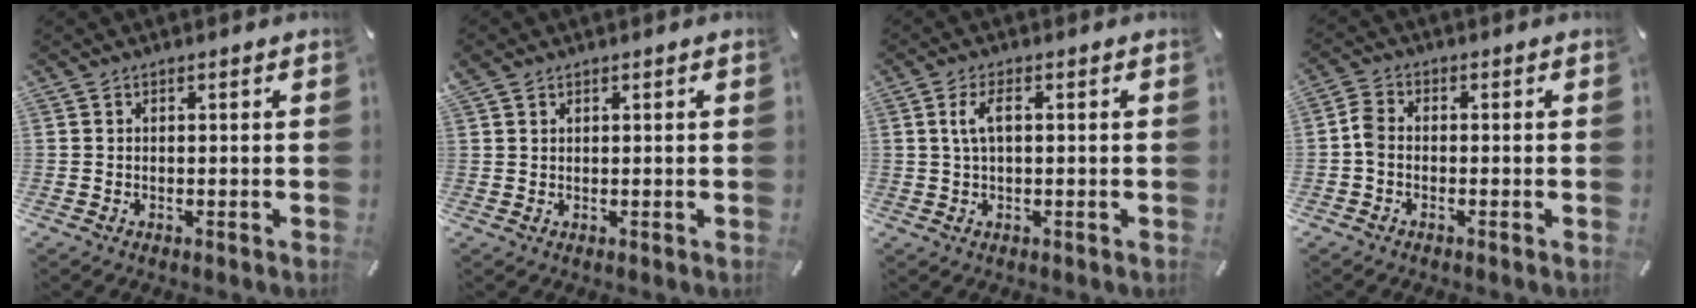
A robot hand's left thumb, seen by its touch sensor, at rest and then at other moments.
{"total": 1.0, "force": [0.8, 0.5, 0.4], "torque": [-0.009, -0.001, 0.015]}
{"total": 4.2, "force": [0.8, 1.8, 3.8], "torque": [-0.083, 0.005, 0.008]}
{"total": 3.6, "force": [-0.9, 2.6, 2.4], "torque": [-0.056, 0.005, -0.020]}